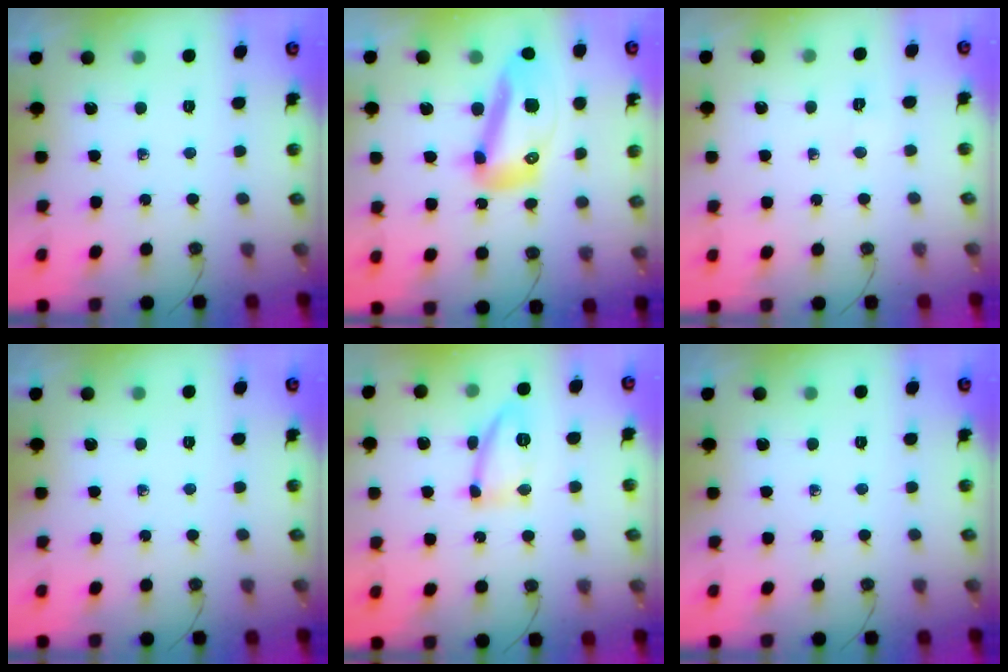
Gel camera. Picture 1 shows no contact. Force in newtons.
{"total": 15.5, "press": 15.4, "slide": 1.7}
{"total": 5.7, "press": 2.4, "slide": 5.2}
{"total": 0.0}
{"total": 12.5, "press": 12.5, "slide": 1.0}
{"total": 0.0}